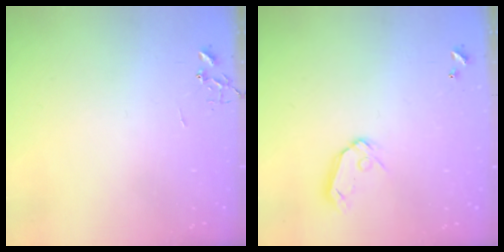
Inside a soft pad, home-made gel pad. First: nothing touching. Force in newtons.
{"total": 8.0, "press": 8.0, "slide": 1.0}